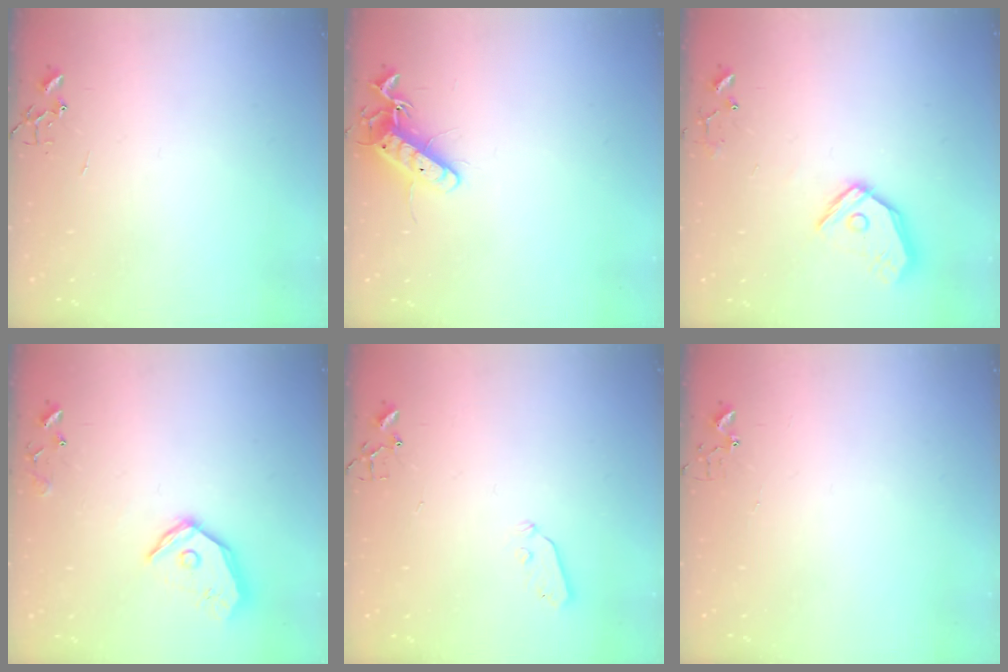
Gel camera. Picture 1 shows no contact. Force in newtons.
{"total": 12.2, "press": 12.2, "slide": 0.9}
{"total": 13.9, "press": 13.7, "slide": 2.3}
{"total": 14.1, "press": 13.9, "slide": 2.0}
{"total": 3.3, "press": 3.3, "slide": 0.5}
{"total": 2.9, "press": 2.9, "slide": 0.4}